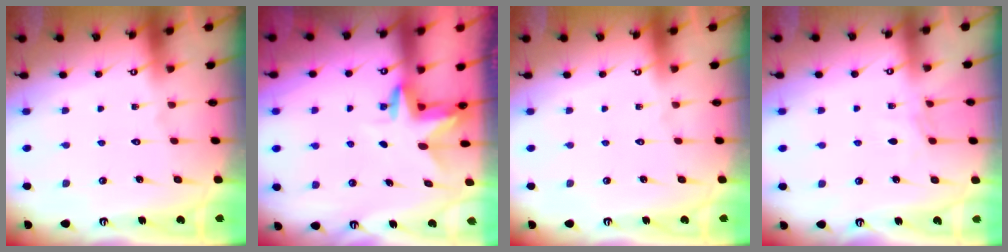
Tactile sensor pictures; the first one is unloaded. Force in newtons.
{"total": 3.3, "press": 3.3, "slide": 0.3}
{"total": 0.0}
{"total": 3.2, "press": 3.1, "slide": 0.5}